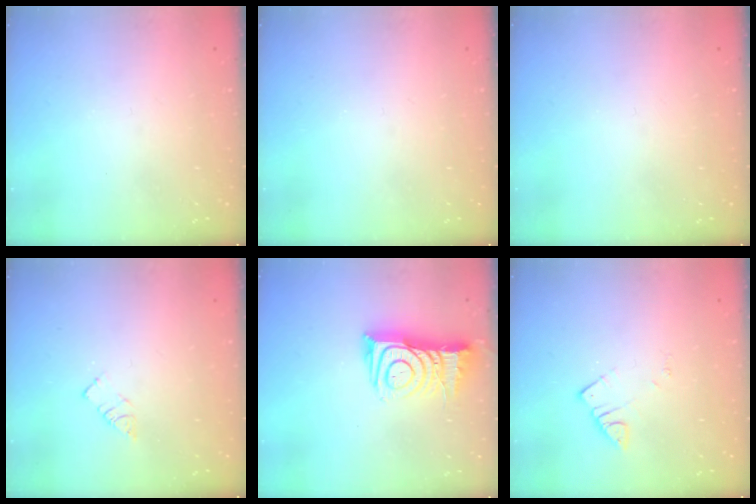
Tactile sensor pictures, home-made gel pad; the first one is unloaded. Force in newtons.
{"total": 0.0}
{"total": 0.0}
{"total": 3.7, "press": 3.7, "slide": 0.2}
{"total": 12.6, "press": 12.5, "slide": 1.0}
{"total": 2.8, "press": 2.7, "slide": 0.3}